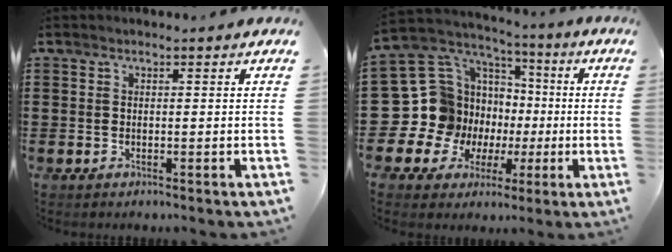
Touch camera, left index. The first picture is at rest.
{"total": 13.5, "force": [-1.7, 13.0, 3.3], "torque": [-0.140, -0.034, -0.003]}